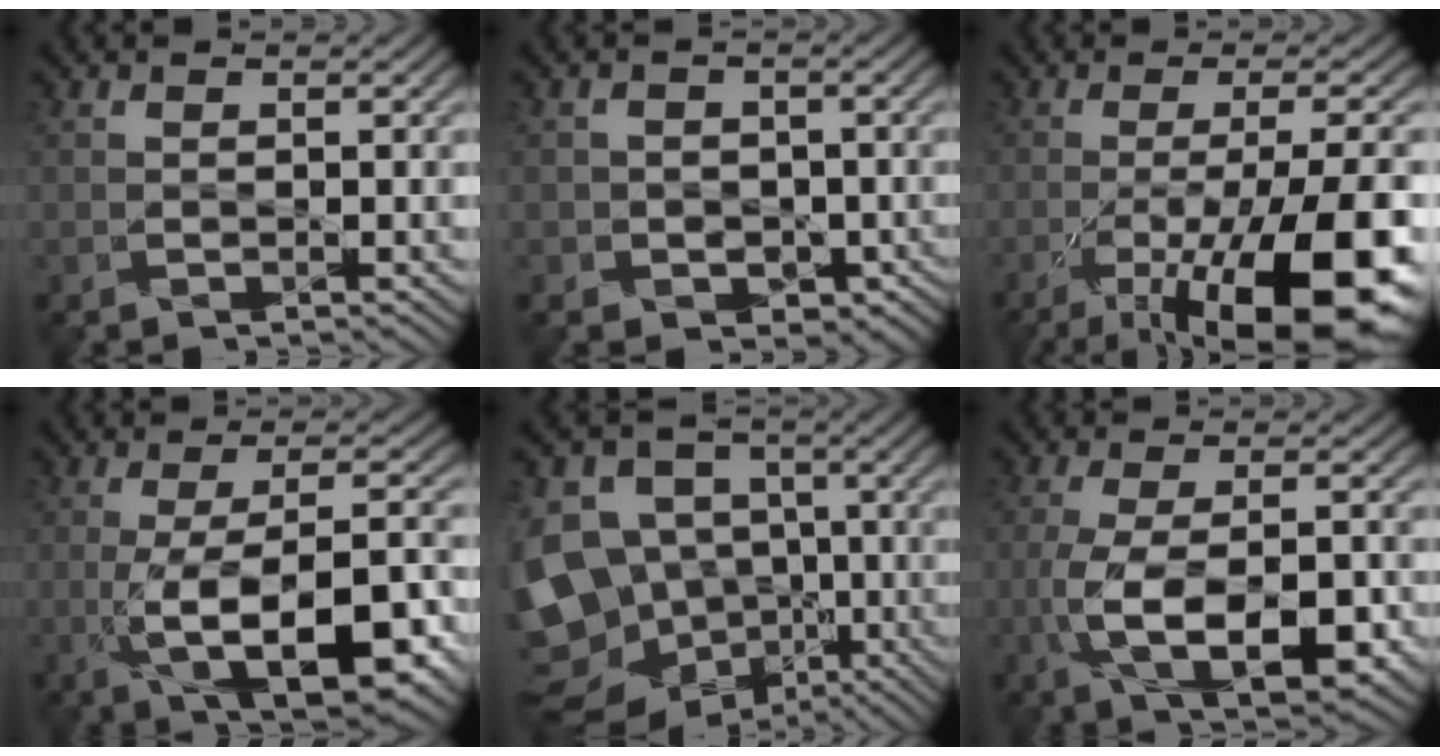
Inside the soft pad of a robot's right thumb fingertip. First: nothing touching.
{"total": 5.3, "force": [-1.4, 5.1, 0.9], "torque": [-0.034, -0.001, -0.038]}
{"total": 16.3, "force": [-8.3, 4.5, 13.3], "torque": [-0.212, -0.015, -0.113]}
{"total": 12.1, "force": [-4.3, 3.9, 10.6], "torque": [-0.176, -0.007, -0.060]}
{"total": 14.9, "force": [-3.6, 12.6, 7.1], "torque": [-0.225, 0.001, -0.059]}
{"total": 9.8, "force": [-3.4, 3.8, 8.3], "torque": [-0.163, -0.015, -0.051]}